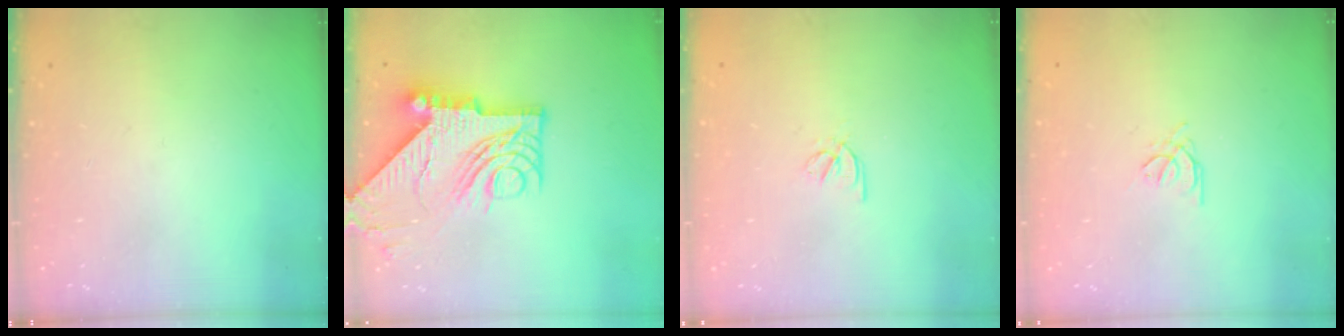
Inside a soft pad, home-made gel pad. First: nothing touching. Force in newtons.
{"total": 17.7, "press": 17.6, "slide": 1.7}
{"total": 2.3, "press": 2.2, "slide": 0.5}
{"total": 1.2, "press": 1.1, "slide": 0.4}